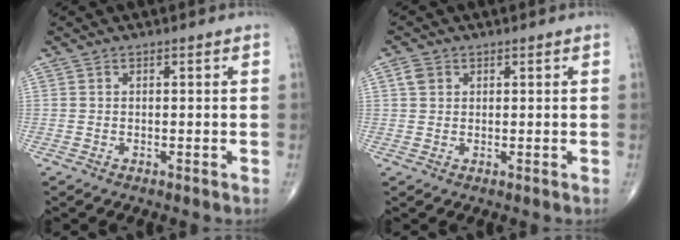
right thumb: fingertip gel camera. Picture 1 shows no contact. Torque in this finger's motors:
{"motor_torque": [-0.11, 0.03, 0.01, 0.00, 0.00]}